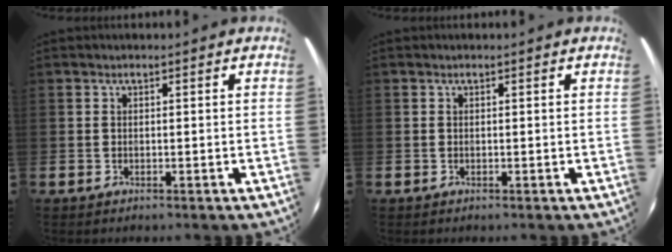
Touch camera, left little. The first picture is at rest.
{"total": 0.0}